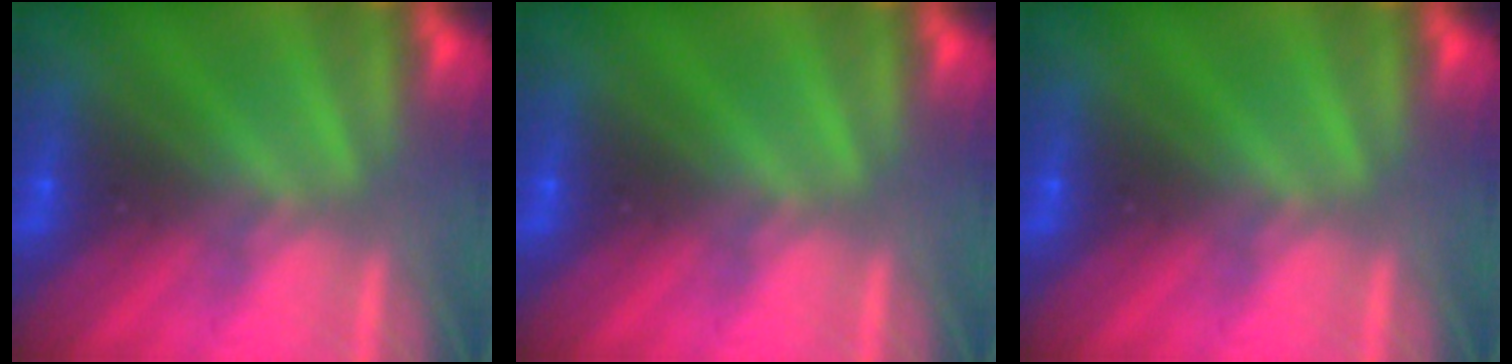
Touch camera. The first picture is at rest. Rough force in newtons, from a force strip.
{"total": 0.0}
{"total": 0.0}